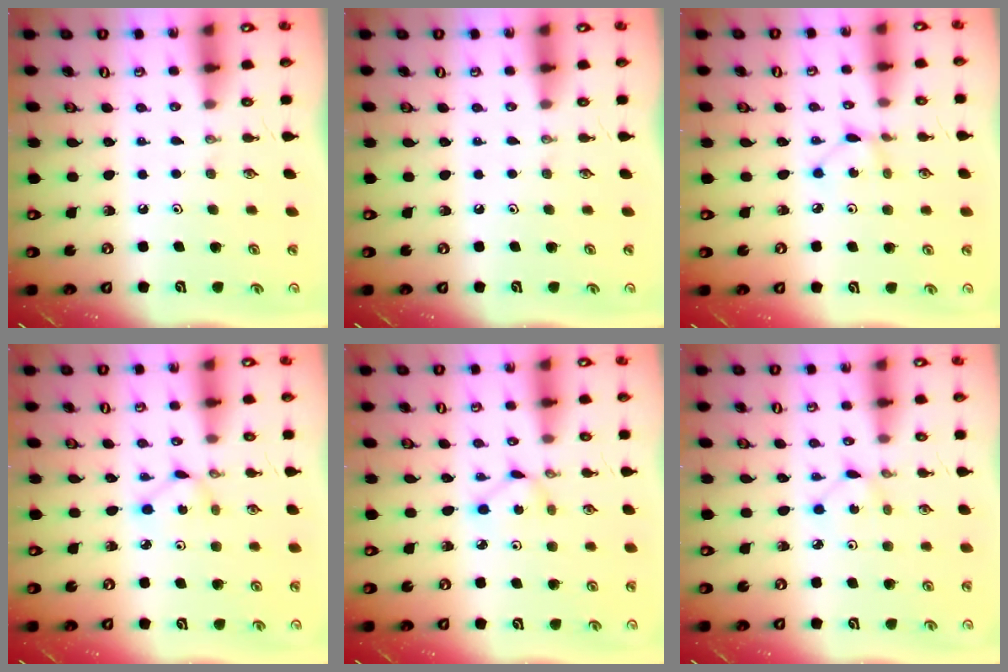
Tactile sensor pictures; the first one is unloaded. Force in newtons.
{"total": 0.0}
{"total": 2.0, "press": 2.0, "slide": 0.2}
{"total": 2.3, "press": 2.3, "slide": 0.3}
{"total": 2.3, "press": 2.3, "slide": 0.3}
{"total": 1.0, "press": 1.0, "slide": 0.1}